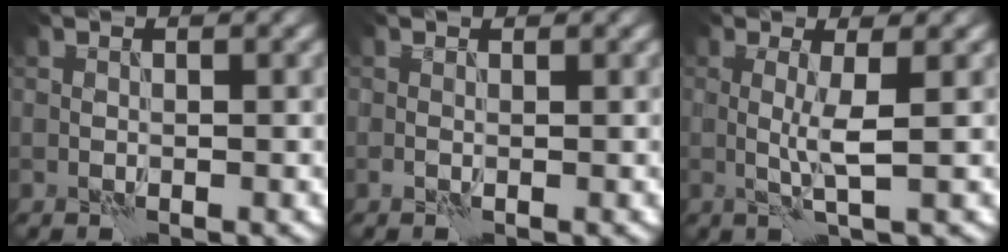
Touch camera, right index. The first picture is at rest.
{"total": 0.8, "force": [-0.1, 0.5, 0.6], "torque": [-0.013, 0.002, -0.006]}
{"total": 2.3, "force": [0.4, 0.1, 2.2], "torque": [-0.044, -0.005, 0.005]}